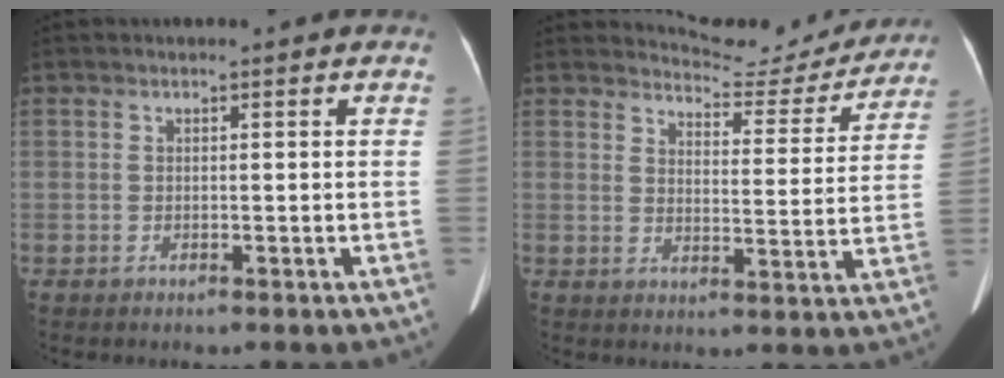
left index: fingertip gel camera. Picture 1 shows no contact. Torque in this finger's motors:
{"motor_torque": [0.66, -1.14, -0.11, -0.03]}